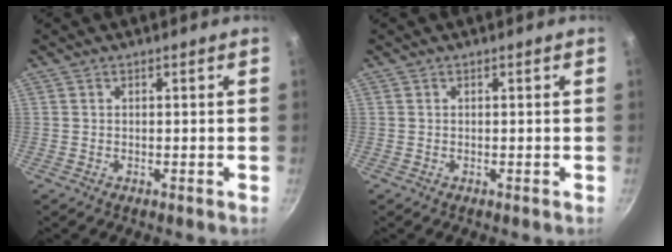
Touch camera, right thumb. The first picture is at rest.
{"total": 0.0}